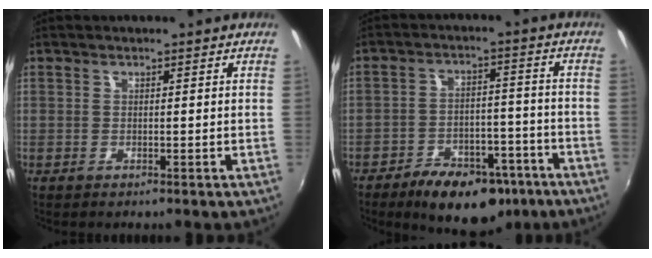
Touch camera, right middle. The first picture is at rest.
{"total": 15.0, "force": [-10.4, 7.4, 7.9], "torque": [-0.142, 0.008, -0.141]}